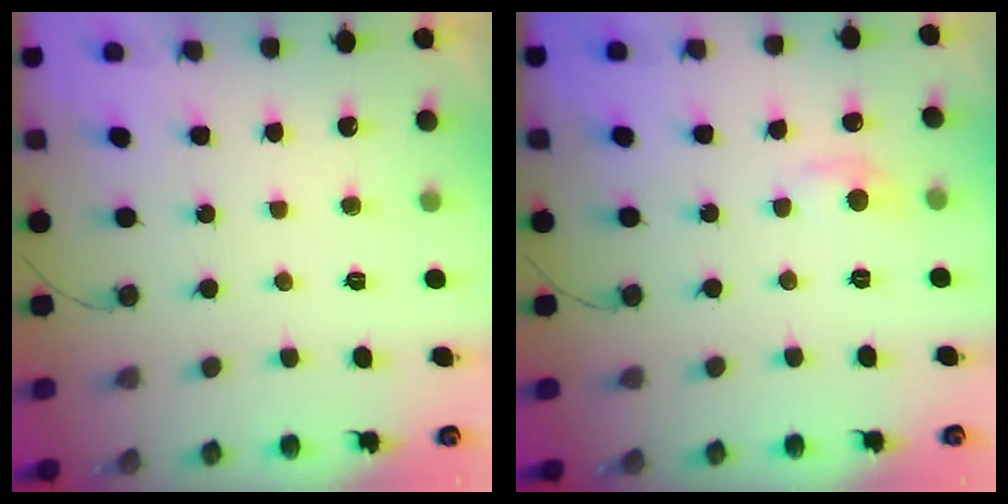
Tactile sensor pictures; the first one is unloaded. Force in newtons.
{"total": 4.8, "press": 4.8, "slide": 0.7}